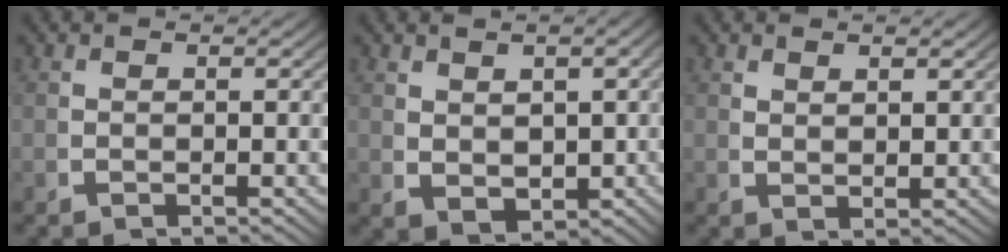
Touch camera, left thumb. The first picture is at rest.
{"total": 3.9, "force": [0.4, 2.8, 2.6], "torque": [-0.054, -0.022, 0.028]}
{"total": 1.4, "force": [1.3, 0.2, 0.4], "torque": [-0.004, -0.004, 0.035]}